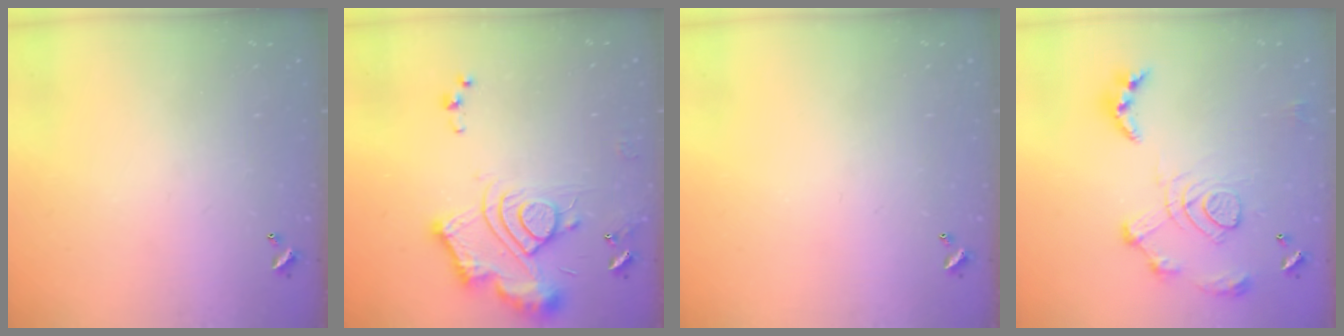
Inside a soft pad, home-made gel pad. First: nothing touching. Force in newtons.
{"total": 14.1, "press": 14.1, "slide": 1.3}
{"total": 0.0}
{"total": 13.9, "press": 13.8, "slide": 1.5}